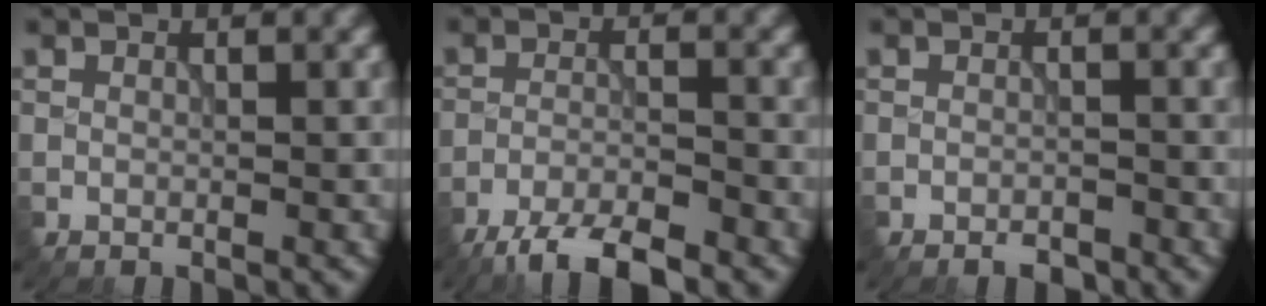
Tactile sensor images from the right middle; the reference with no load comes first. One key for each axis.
{"total": 5.5, "fx": -4.5, "fy": 1.0, "fz": 2.9, "tx": -0.053, "ty": -0.005, "tz": -0.086}
{"total": 1.6, "fx": -1.3, "fy": 0.5, "fz": 0.7, "tx": -0.007, "ty": -0.001, "tz": -0.021}